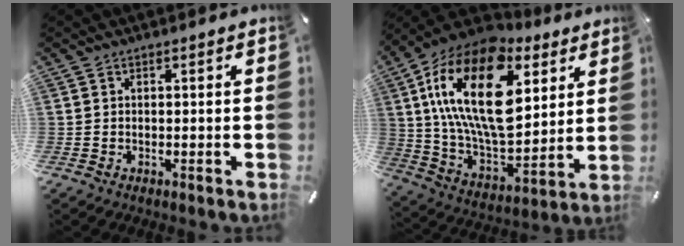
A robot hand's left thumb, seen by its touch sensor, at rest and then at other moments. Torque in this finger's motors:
{"motor_torque": [2.50, 2.50, 1.91, -0.86, 1.05]}